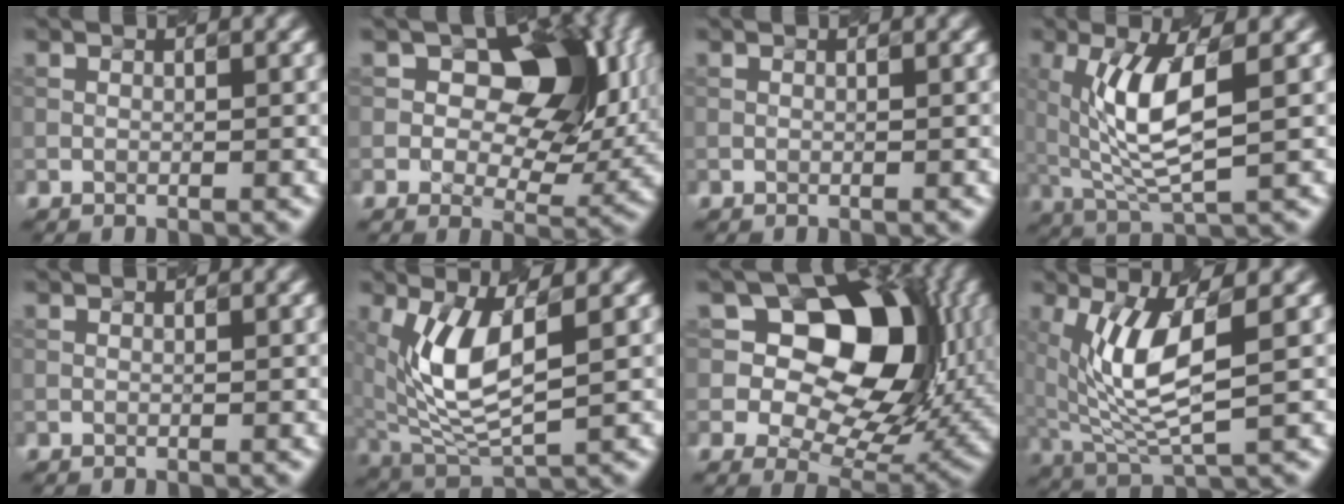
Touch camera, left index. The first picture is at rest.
{"total": 9.0, "force": [2.2, 5.8, 6.5], "torque": [-0.079, 0.000, 0.035]}
{"total": 0.0}
{"total": 6.3, "force": [1.1, 1.6, 6.0], "torque": [-0.128, -0.006, 0.037]}
{"total": 0.0}
{"total": 6.5, "force": [1.5, 2.4, 5.9], "torque": [-0.143, -0.010, 0.046]}
{"total": 12.5, "force": [3.2, 8.6, 8.6], "torque": [-0.104, 0.008, 0.050]}
{"total": 6.6, "force": [1.4, 1.8, 6.2], "torque": [-0.142, -0.007, 0.045]}